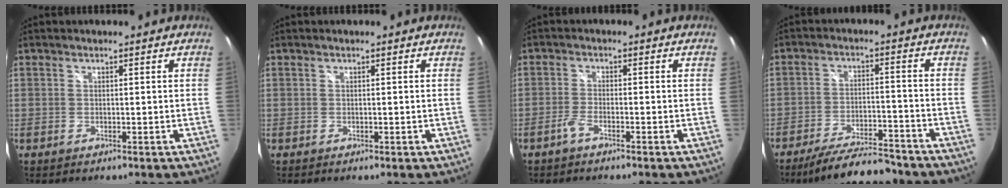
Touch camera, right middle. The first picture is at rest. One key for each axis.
{"total": 0.0}
{"total": 2.4, "fx": -1.9, "fy": 0.5, "fz": 1.4, "tx": -0.044, "ty": 0.002, "tz": -0.042}
{"total": 12.9, "fx": -11.3, "fy": 2.7, "fz": 5.7, "tx": -0.118, "ty": -0.007, "tz": -0.174}